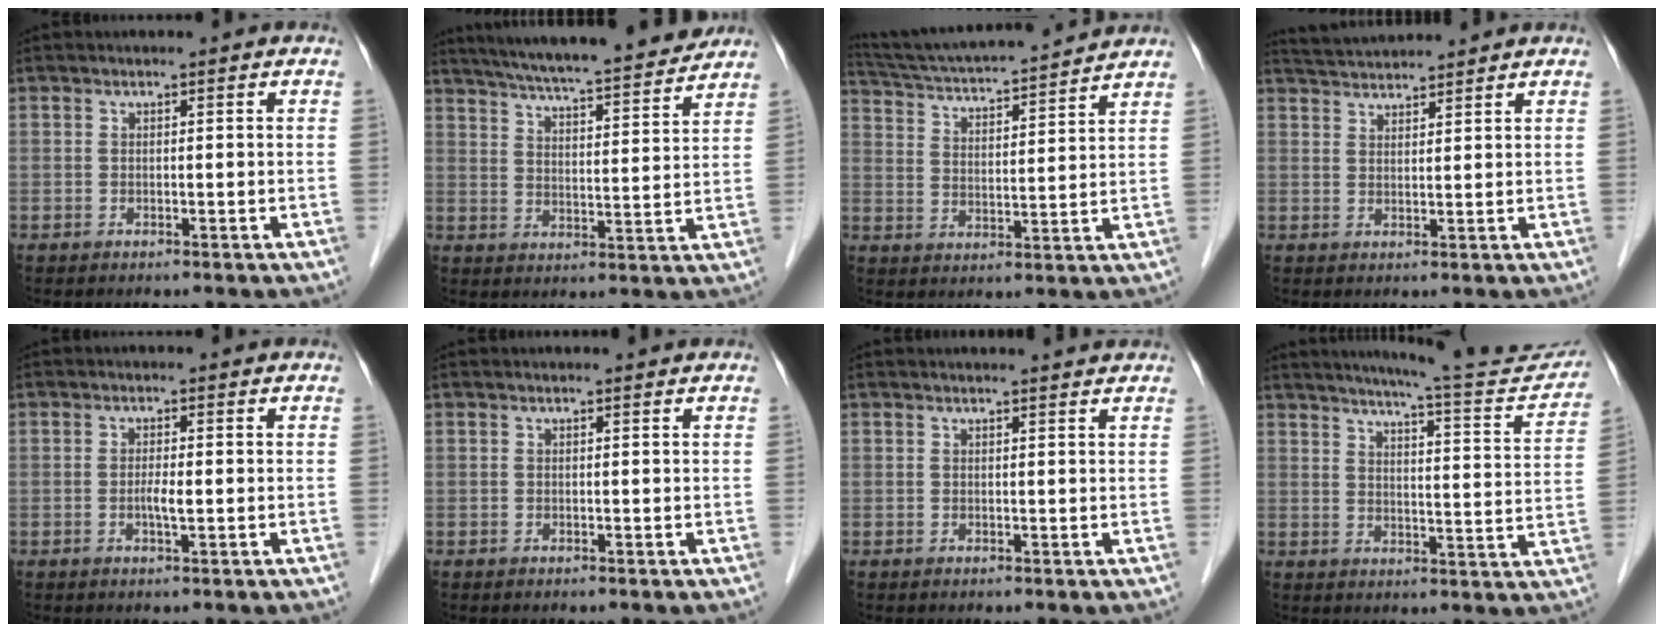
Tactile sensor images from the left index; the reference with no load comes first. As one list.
[{"total": 19.3, "force": [17.4, 1.4, 8.3], "torque": [-0.135, 0.005, 0.249]}, {"total": 17.5, "force": [16.2, 0.7, 6.7], "torque": [-0.124, 0.020, 0.251]}, {"total": 5.4, "force": [5.3, 0.1, 0.9], "torque": [-0.024, 0.033, 0.093]}, {"total": 1.7, "force": [-0.3, 0.2, 1.7], "torque": [-0.033, -0.002, -0.005]}, {"total": 0.8, "force": [0.8, 0.1, 0.0], "torque": [-0.009, 0.004, 0.008]}, {"total": 3.2, "force": [3.1, 0.0, 0.7], "torque": [-0.013, 0.006, 0.032]}, {"total": 16.8, "force": [15.7, 0.4, 6.0], "torque": [-0.088, -0.050, 0.193]}]